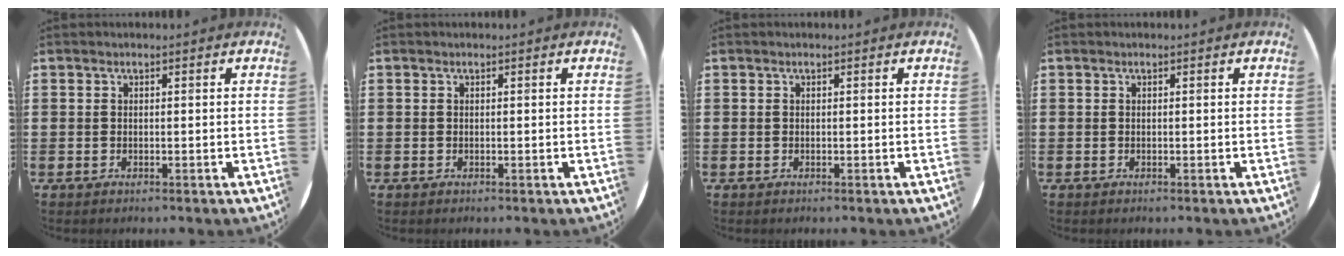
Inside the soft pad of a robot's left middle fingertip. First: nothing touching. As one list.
[{"total": 0.0}, {"total": 0.0}, {"total": 0.0}]